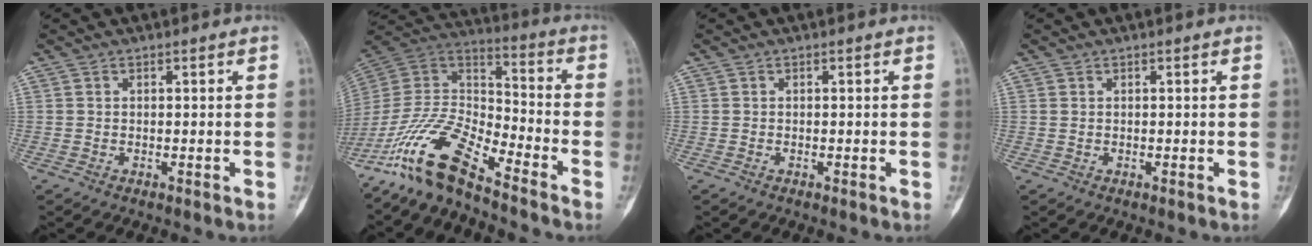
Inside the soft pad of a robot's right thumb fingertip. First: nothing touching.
{"total": 14.7, "force": [-11.4, 3.7, 8.5], "torque": [-0.159, 0.081, -0.230]}
{"total": 0.0}
{"total": 0.0}